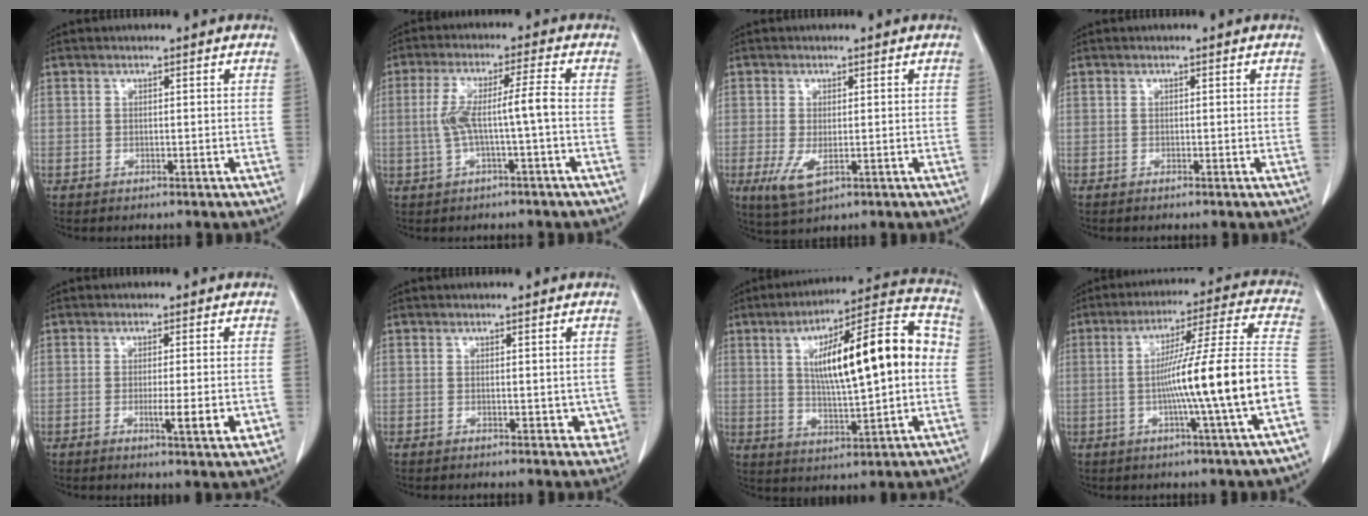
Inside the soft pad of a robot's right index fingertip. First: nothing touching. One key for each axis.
{"total": 7.0, "fx": -0.8, "fy": -0.1, "fz": 6.9, "tx": -0.142, "ty": 0.023, "tz": -0.010}
{"total": 4.3, "fx": -1.2, "fy": 2.1, "fz": 3.6, "tx": -0.074, "ty": -0.011, "tz": -0.012}
{"total": 0.0}
{"total": 5.7, "fx": -1.4, "fy": 0.6, "fz": 5.5, "tx": -0.079, "ty": -0.009, "tz": -0.016}
{"total": 3.5, "fx": -0.3, "fy": 2.1, "fz": 2.9, "tx": -0.014, "ty": -0.002, "tz": 0.000}
{"total": 20.2, "fx": 2.7, "fy": 4.1, "fz": 19.6, "tx": -0.301, "ty": 0.039, "tz": 0.040}
{"total": 17.3, "fx": -3.9, "fy": -1.7, "fz": 16.8, "tx": -0.255, "ty": 0.008, "tz": -0.066}